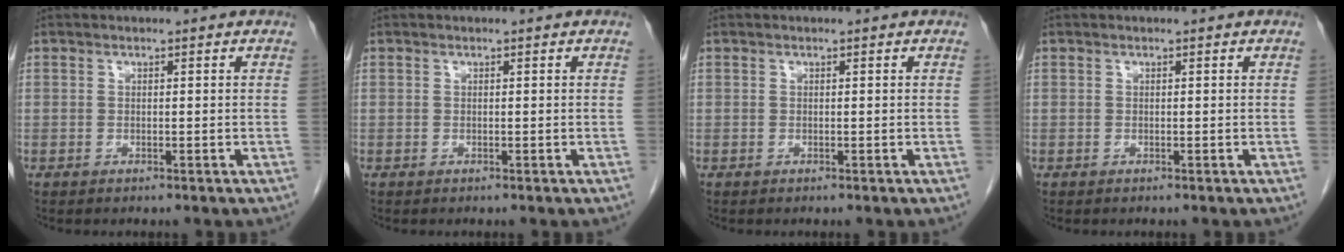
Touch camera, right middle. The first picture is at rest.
{"total": 0.0}
{"total": 0.0}
{"total": 0.0}